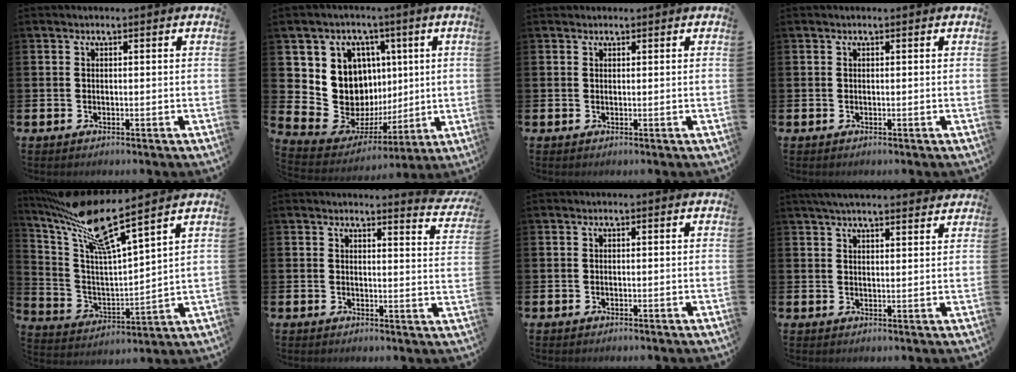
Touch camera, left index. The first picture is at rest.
{"total": 9.9, "force": [2.2, 9.4, 2.4], "torque": [-0.105, -0.041, 0.044]}
{"total": 1.0, "force": [0.8, 0.5, -0.1], "torque": [0.016, -0.003, 0.013]}
{"total": 0.0}
{"total": 11.3, "force": [9.0, 1.4, 6.8], "torque": [-0.164, -0.056, 0.145]}
{"total": 3.3, "force": [3.2, -0.2, 0.3], "torque": [0.011, -0.031, 0.053]}
{"total": 0.0}
{"total": 4.1, "force": [4.0, 0.4, 1.1], "torque": [-0.026, -0.011, 0.072]}